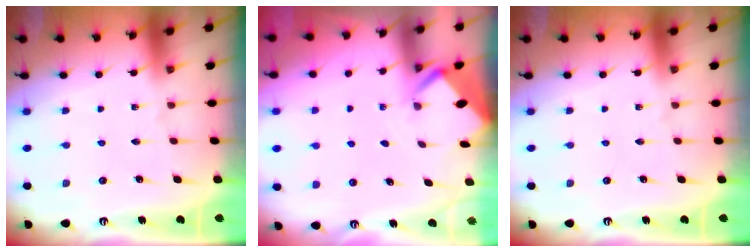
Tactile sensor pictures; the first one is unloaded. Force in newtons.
{"total": 2.5, "press": 2.5, "slide": 0.2}
{"total": 0.0}